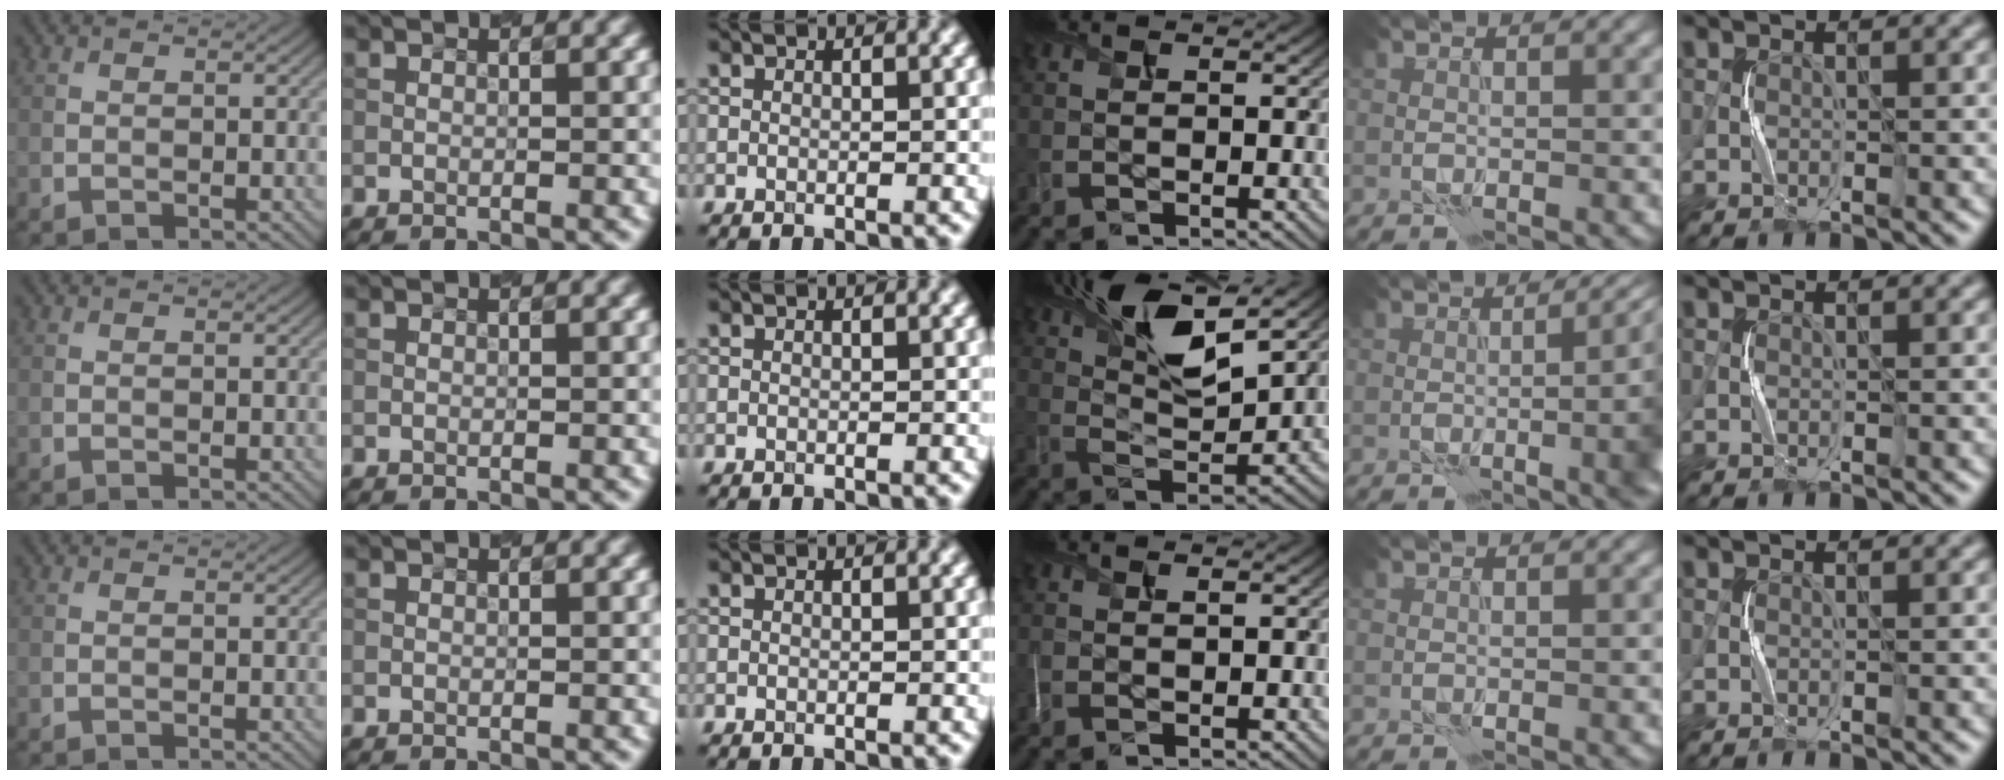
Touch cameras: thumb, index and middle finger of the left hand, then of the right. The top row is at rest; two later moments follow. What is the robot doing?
{"motion": "squeeze", "object": "paper clamp"}